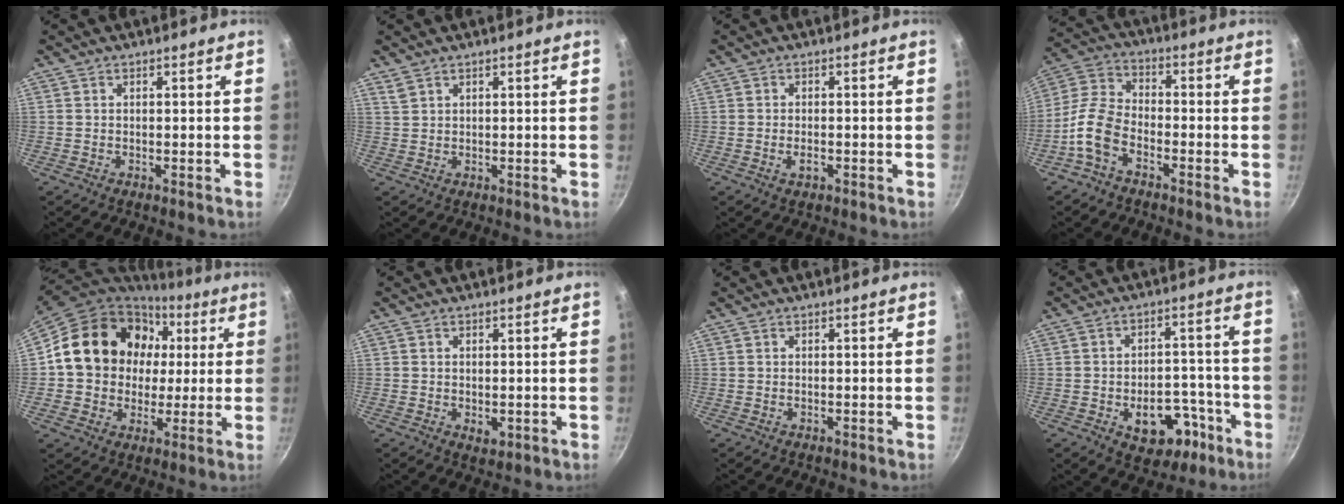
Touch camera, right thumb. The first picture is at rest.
{"total": 1.6, "force": [1.3, 0.7, 0.6], "torque": [-0.010, 0.000, 0.030]}
{"total": 2.2, "force": [-0.8, 1.2, 1.7], "torque": [-0.031, 0.004, -0.016]}
{"total": 9.0, "force": [-4.5, 5.1, 5.9], "torque": [-0.122, 0.037, -0.102]}
{"total": 20.2, "force": [3.8, 17.1, 10.1], "torque": [-0.144, 0.027, 0.065]}
{"total": 2.2, "force": [-0.3, 1.6, 1.4], "torque": [-0.023, -0.004, -0.002]}
{"total": 0.0}
{"total": 12.0, "force": [-5.2, 7.8, 7.4], "torque": [-0.058, 0.042, -0.060]}